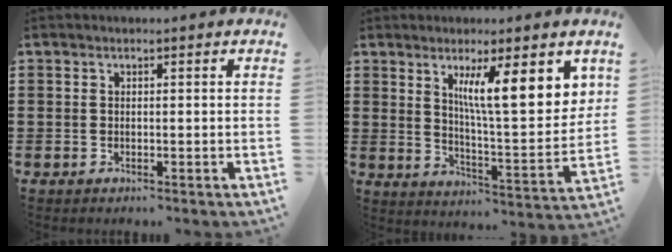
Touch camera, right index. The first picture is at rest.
{"total": 10.3, "force": [4.9, 2.1, 8.8], "torque": [-0.153, -0.018, 0.078]}